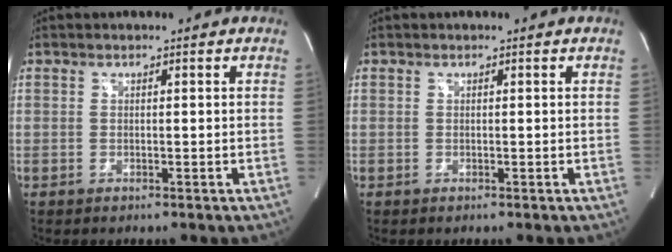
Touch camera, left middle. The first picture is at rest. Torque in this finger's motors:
{"motor_torque": [-0.03, -0.02, 0.02, 0.00]}